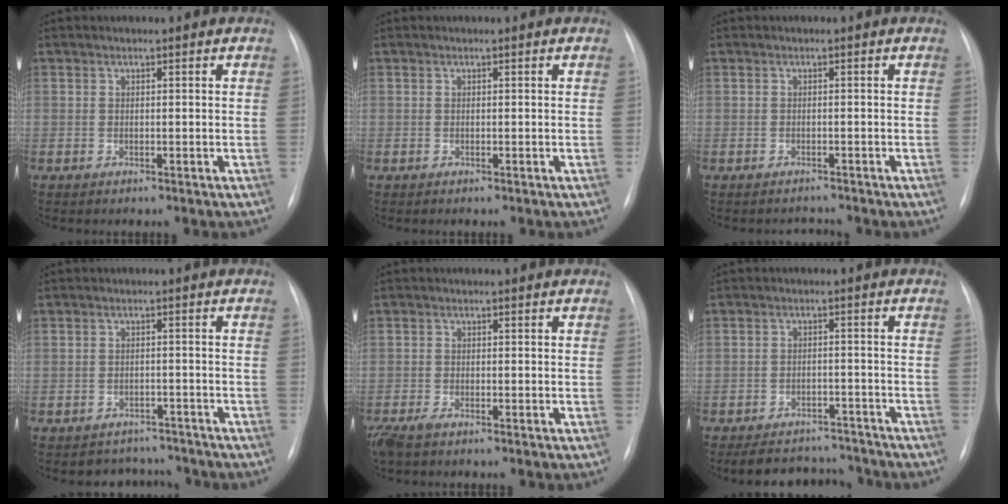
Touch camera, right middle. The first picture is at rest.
{"total": 0.0}
{"total": 1.0, "force": [-1.0, 0.0, -0.4], "torque": [0.009, -0.007, -0.012]}
{"total": 4.8, "force": [-4.2, 2.1, -0.7], "torque": [0.012, 0.021, -0.056]}
{"total": 3.4, "force": [-2.5, 1.2, 2.1], "torque": [-0.048, -0.010, -0.043]}
{"total": 9.3, "force": [-8.6, 3.2, 1.6], "torque": [-0.014, 0.012, -0.114]}